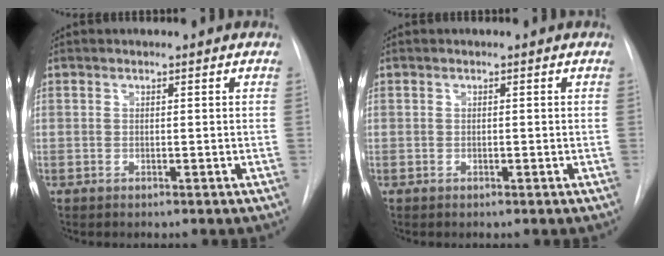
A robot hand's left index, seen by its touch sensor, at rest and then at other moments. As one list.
[{"total": 0.0}]